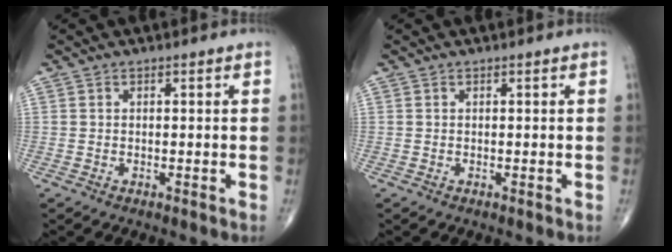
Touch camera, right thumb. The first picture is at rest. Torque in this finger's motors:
{"motor_torque": [0.00, 0.00, 0.00, 0.01, 0.01]}